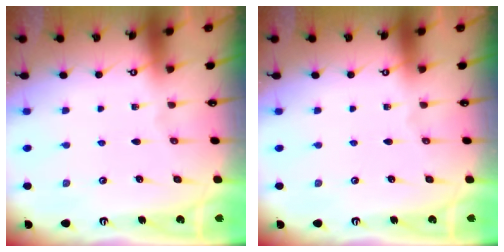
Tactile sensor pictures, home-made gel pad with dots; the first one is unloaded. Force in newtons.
{"total": 0.0}